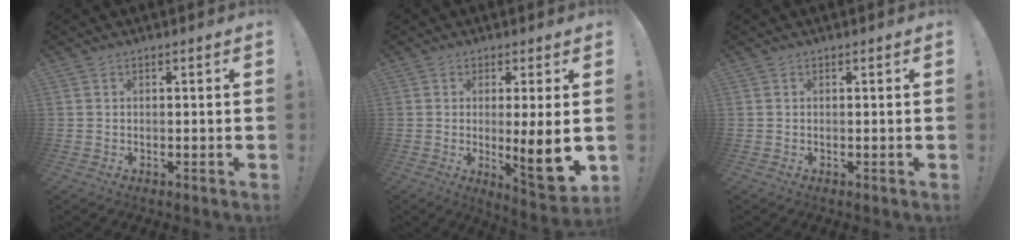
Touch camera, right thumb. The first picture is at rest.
{"total": 10.9, "force": [-0.5, 1.2, 10.8], "torque": [-0.136, -0.020, -0.005]}
{"total": 0.0}